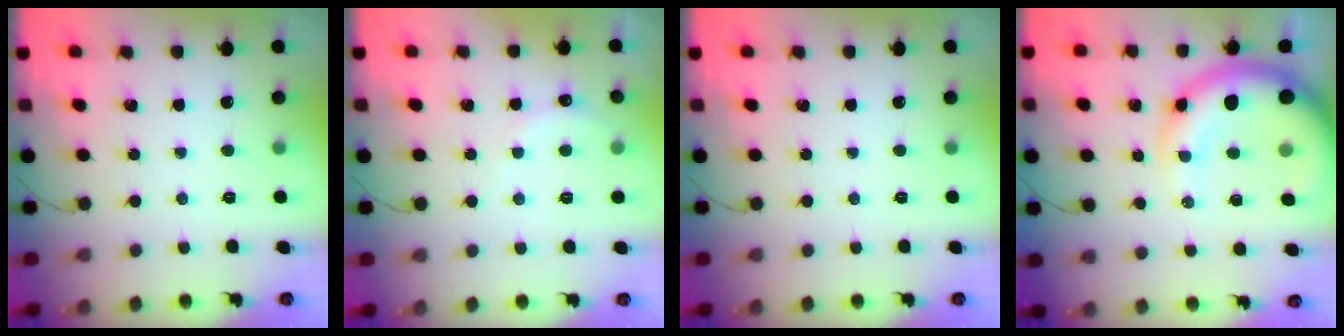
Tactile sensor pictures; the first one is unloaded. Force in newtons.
{"total": 6.2, "press": 6.0, "slide": 1.2}
{"total": 0.0}
{"total": 12.6, "press": 12.1, "slide": 3.4}